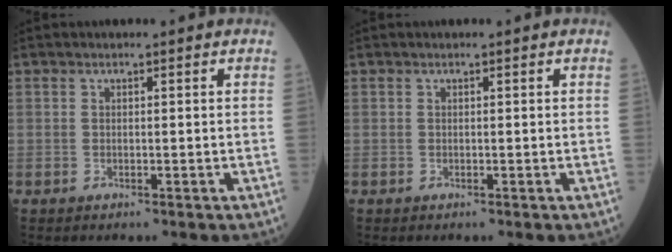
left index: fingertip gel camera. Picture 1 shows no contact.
{"total": 0.0}